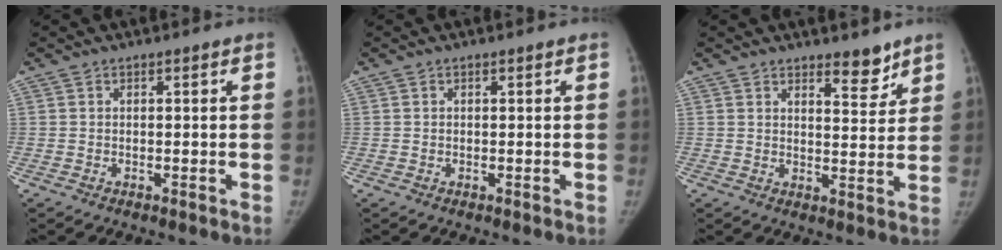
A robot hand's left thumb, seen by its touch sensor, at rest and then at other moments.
{"total": 0.0}
{"total": 4.9, "force": [3.9, 1.8, 2.4], "torque": [-0.013, -0.033, 0.057]}